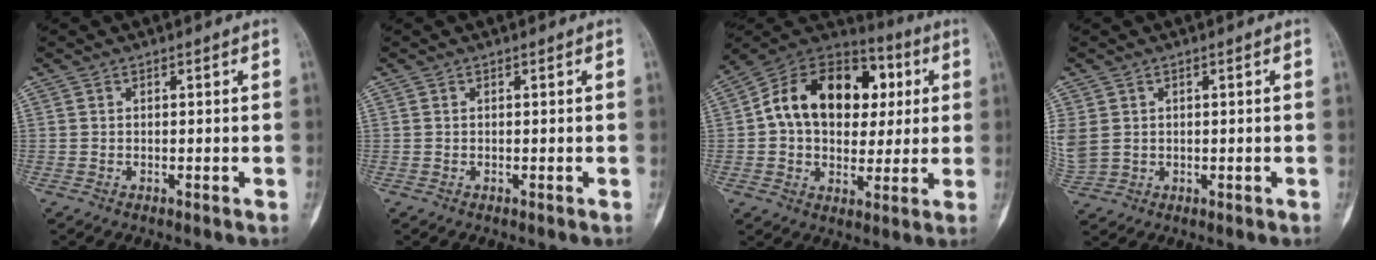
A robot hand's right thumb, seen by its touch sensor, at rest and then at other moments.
{"total": 0.0}
{"total": 21.3, "force": [3.5, 14.9, 14.8], "torque": [-0.209, 0.026, 0.053]}
{"total": 6.3, "force": [1.0, 5.2, 3.5], "torque": [-0.094, 0.004, 0.033]}